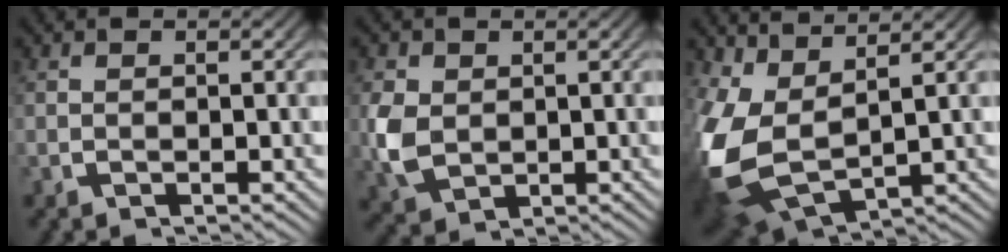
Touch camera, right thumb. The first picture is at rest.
{"total": 5.6, "force": [-0.4, 4.6, 3.3], "torque": [-0.106, -0.034, 0.016]}
{"total": 11.6, "force": [-1.1, 8.3, 8.1], "torque": [-0.237, -0.067, 0.019]}